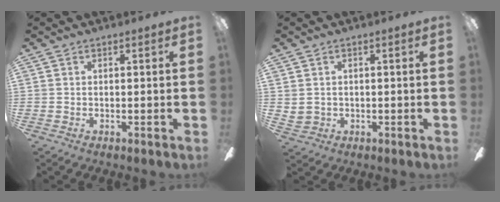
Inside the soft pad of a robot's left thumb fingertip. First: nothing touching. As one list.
[{"total": 2.0, "force": [0.8, 1.8, 0.3], "torque": [-0.009, 0.000, 0.015]}]